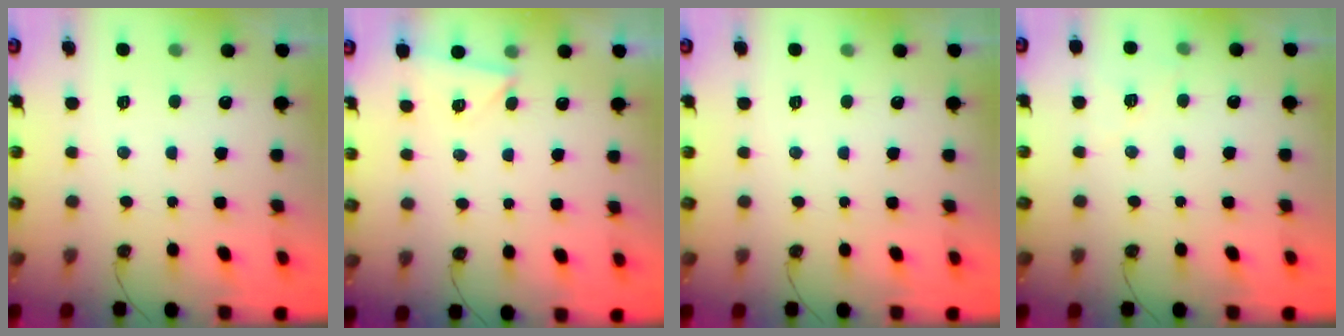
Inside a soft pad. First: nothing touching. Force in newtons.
{"total": 2.9, "press": 2.8, "slide": 0.6}
{"total": 0.0}
{"total": 5.8, "press": 5.1, "slide": 2.8}